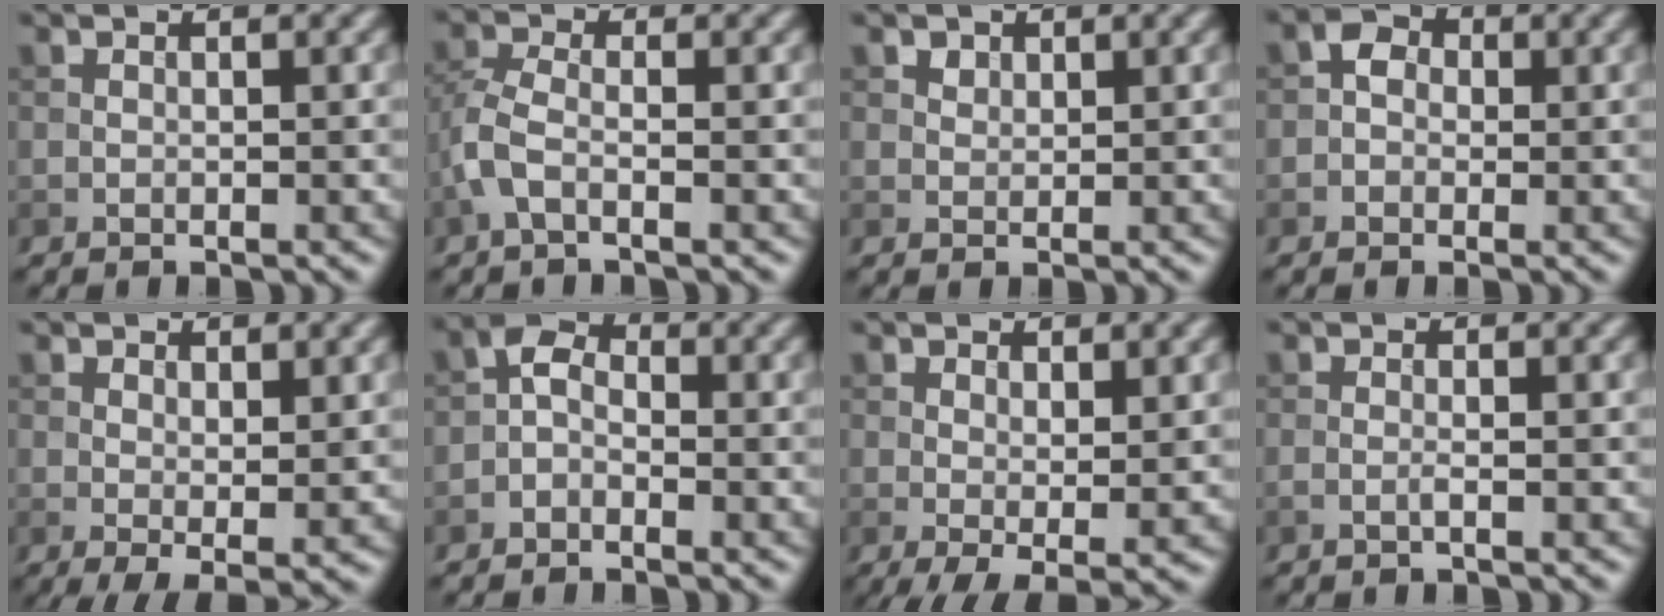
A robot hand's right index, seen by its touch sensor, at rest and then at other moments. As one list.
[{"total": 3.0, "force": [-1.2, 1.3, 2.4], "torque": [-0.066, 0.004, -0.036]}, {"total": 1.1, "force": [0.7, 0.8, 0.3], "torque": [-0.005, -0.003, 0.015]}, {"total": 1.8, "force": [-0.3, 1.6, 0.8], "torque": [-0.009, 0.005, -0.012]}, {"total": 2.6, "force": [0.5, 0.7, 2.4], "torque": [-0.041, -0.009, 0.012]}, {"total": 2.2, "force": [-1.0, 1.4, 1.3], "torque": [-0.021, 0.010, -0.026]}, {"total": 3.0, "force": [0.3, 0.9, 2.9], "torque": [-0.050, -0.008, 0.008]}, {"total": 0.8, "force": [-0.3, 0.2, 0.8], "torque": [-0.013, -0.002, -0.009]}]